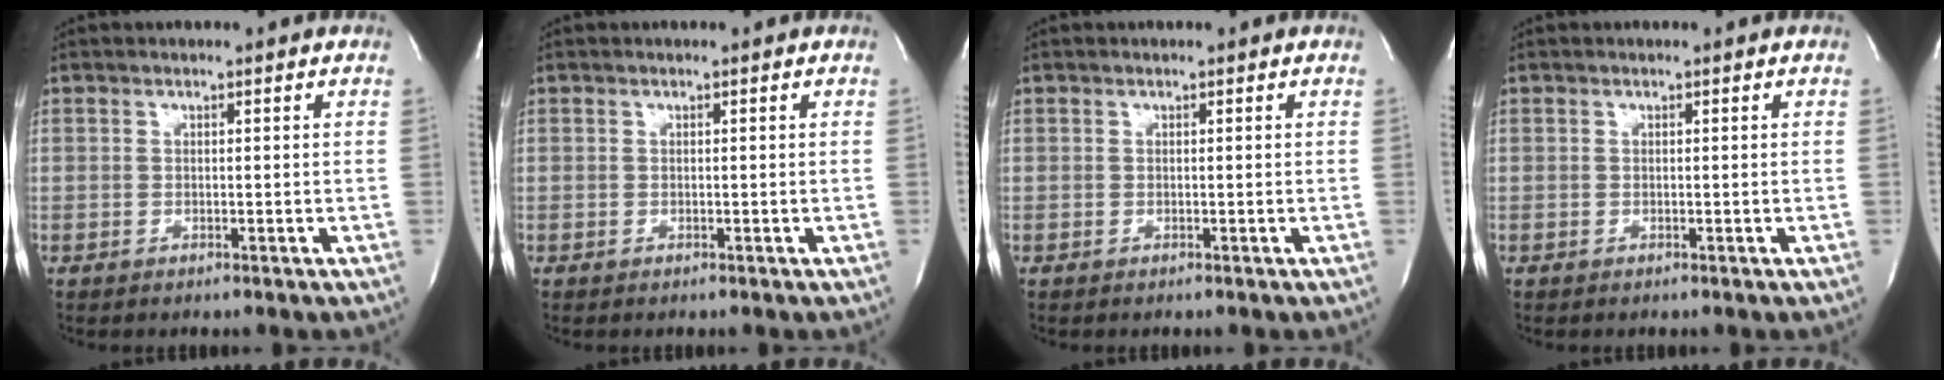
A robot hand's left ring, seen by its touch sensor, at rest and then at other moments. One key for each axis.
{"total": 0.0}
{"total": 0.0}
{"total": 0.0}